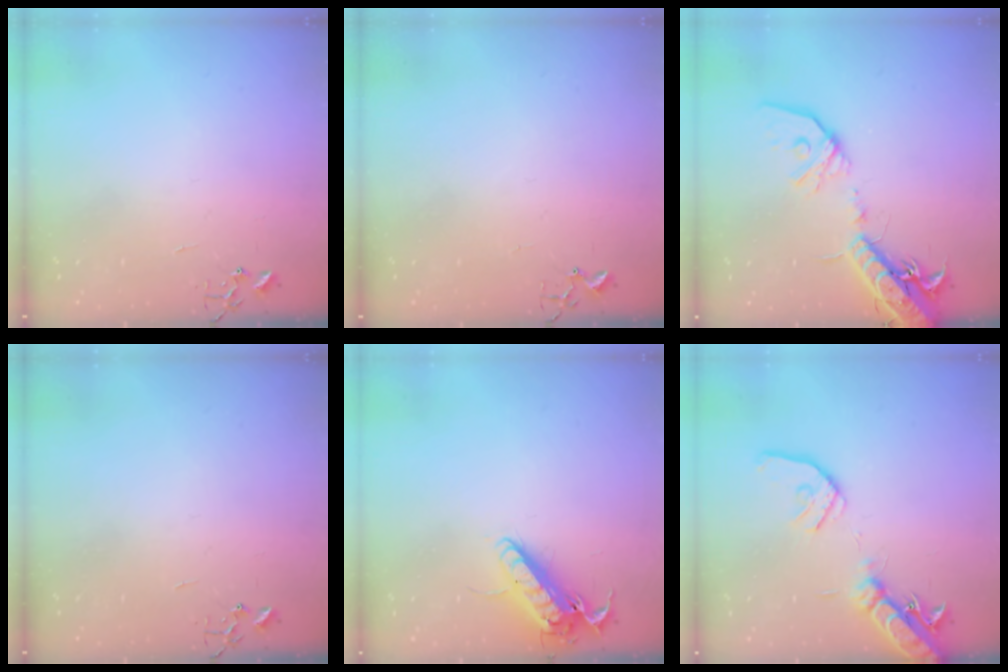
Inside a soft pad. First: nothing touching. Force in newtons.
{"total": 3.0, "press": 2.9, "slide": 0.4}
{"total": 18.3, "press": 17.9, "slide": 3.7}
{"total": 0.0}
{"total": 13.8, "press": 13.7, "slide": 2.0}
{"total": 16.5, "press": 16.2, "slide": 2.9}